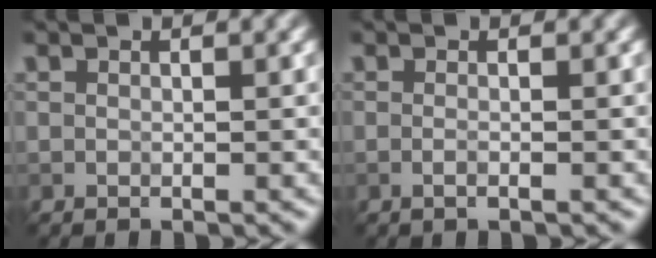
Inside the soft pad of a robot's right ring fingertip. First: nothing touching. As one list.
[{"total": 1.1, "force": [-0.1, 0.4, 1.0], "torque": [-0.001, -0.006, -0.014]}]